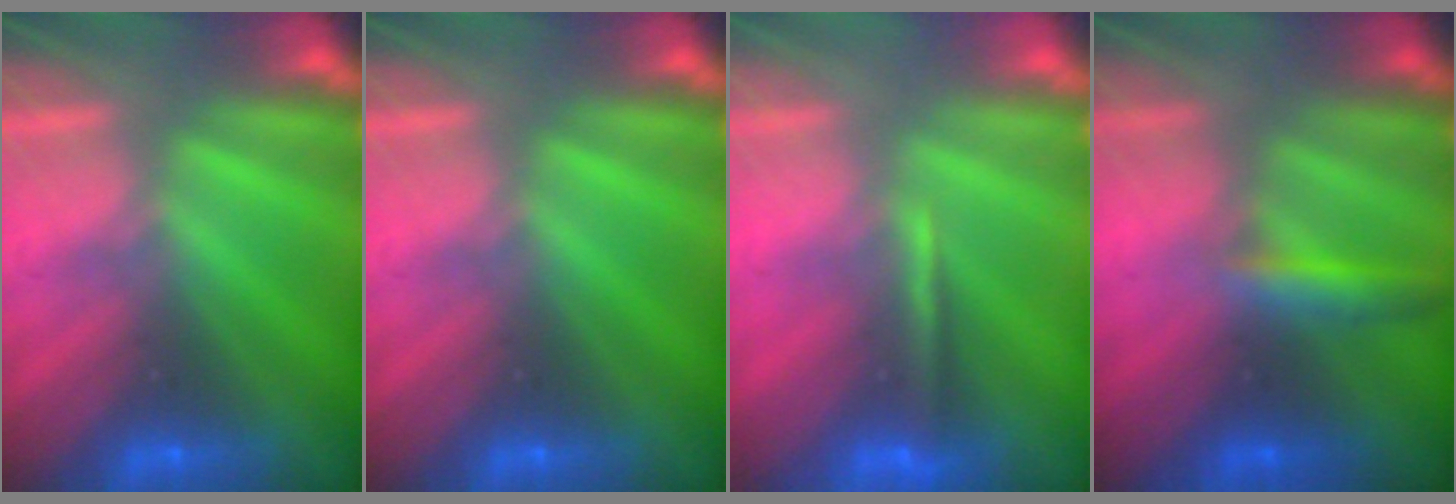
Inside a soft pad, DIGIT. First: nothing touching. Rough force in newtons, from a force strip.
{"total": 0.0}
{"total": 1.3}
{"total": 2.9}